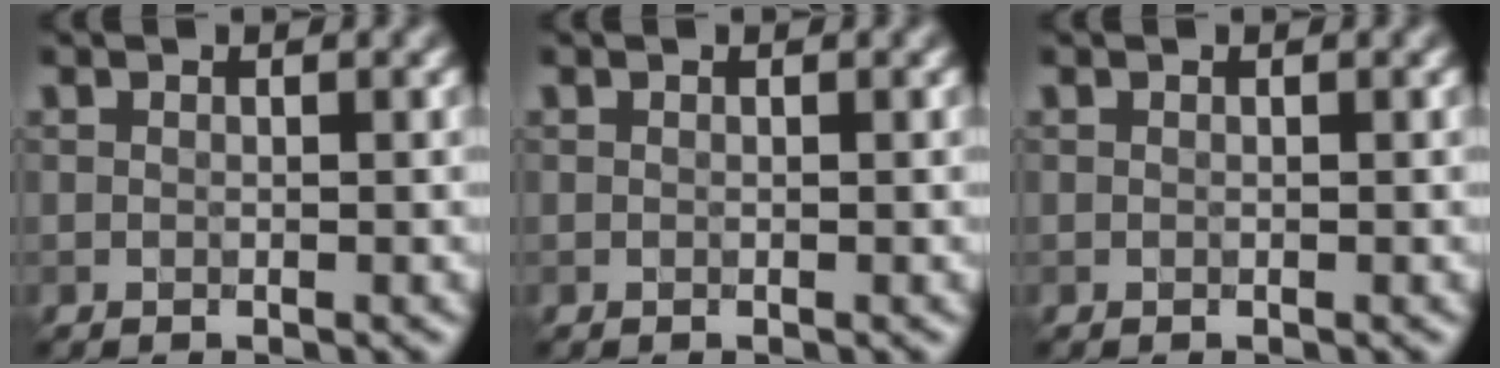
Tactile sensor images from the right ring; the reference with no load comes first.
{"total": 0.0}
{"total": 0.0}